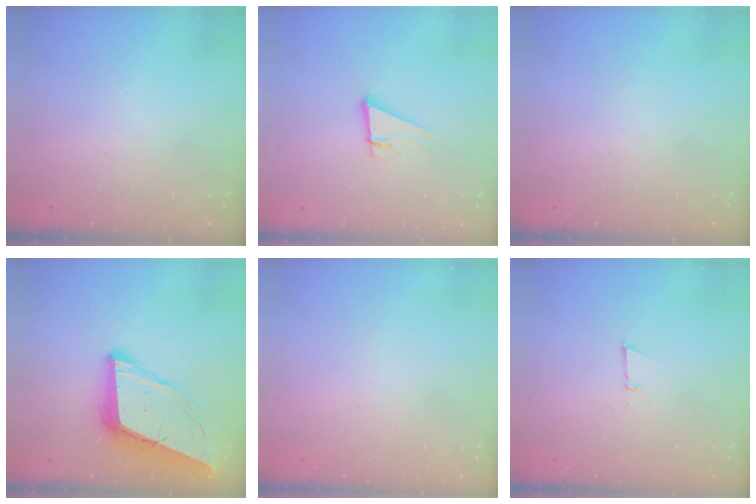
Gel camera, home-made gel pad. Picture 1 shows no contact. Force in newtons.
{"total": 8.4, "press": 8.0, "slide": 2.5}
{"total": 0.0}
{"total": 15.3, "press": 14.8, "slide": 4.1}
{"total": 0.9, "press": 0.9, "slide": 0.1}
{"total": 3.1, "press": 3.1, "slide": 0.6}